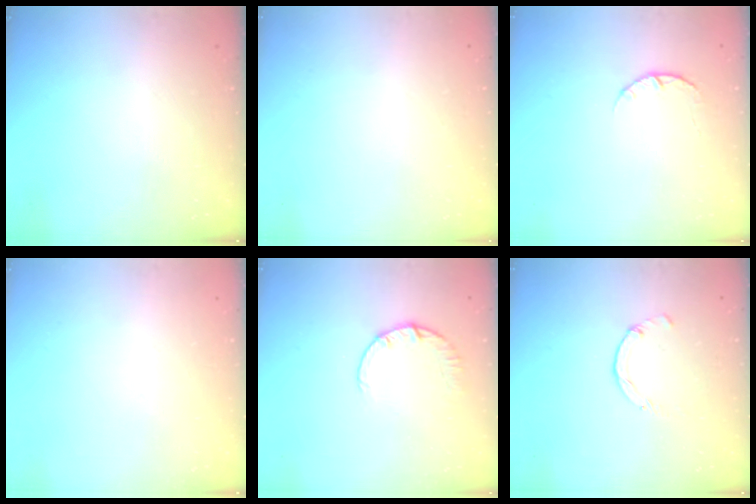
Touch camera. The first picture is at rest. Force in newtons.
{"total": 2.6, "press": 2.6, "slide": 0.2}
{"total": 3.4, "press": 3.4, "slide": 0.5}
{"total": 0.0}
{"total": 2.4, "press": 2.4, "slide": 0.2}
{"total": 0.0}